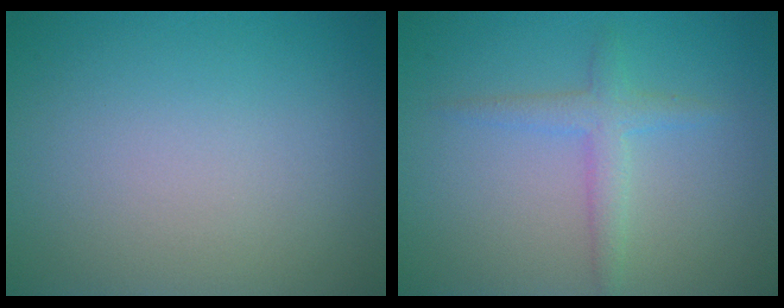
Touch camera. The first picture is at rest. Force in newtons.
{"total": 2.2, "press": 2.2, "slide": 0.0}